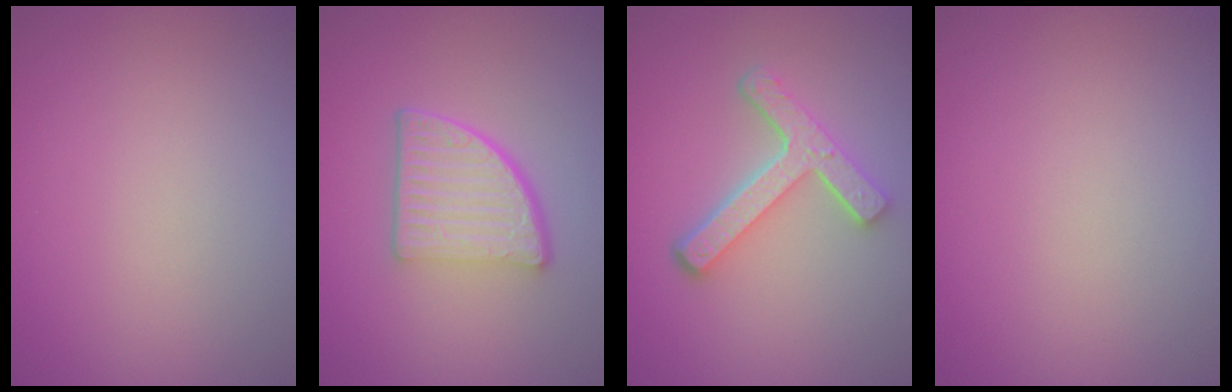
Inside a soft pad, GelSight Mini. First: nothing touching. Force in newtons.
{"total": 5.4, "press": 3.9, "slide": 3.8}
{"total": 4.8, "press": 3.6, "slide": 3.2}
{"total": 0.0}